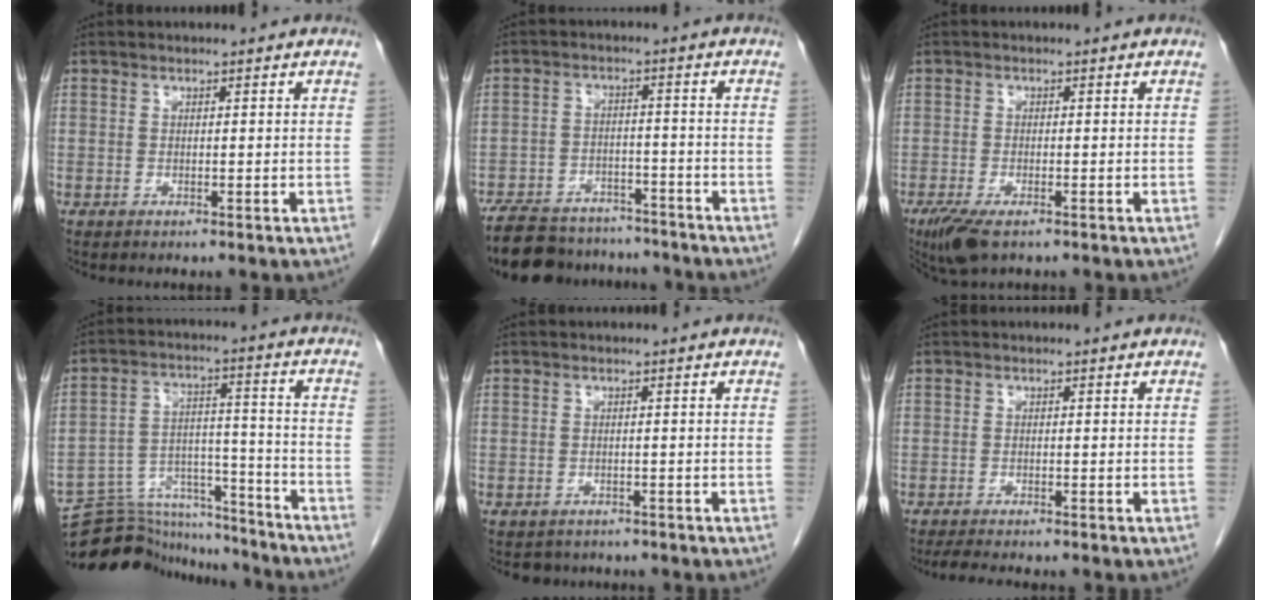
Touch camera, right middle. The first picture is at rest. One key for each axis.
{"total": 15.6, "fx": -13.6, "fy": 5.6, "fz": 5.0, "tx": -0.105, "ty": 0.006, "tz": -0.197}
{"total": 4.9, "fx": -3.2, "fy": 1.5, "fz": 3.4, "tx": -0.070, "ty": -0.012, "tz": -0.054}
{"total": 15.5, "fx": -15.0, "fy": 3.5, "fz": 1.6, "tx": -0.030, "ty": 0.043, "tz": -0.232}
{"total": 2.8, "fx": -2.4, "fy": 1.3, "fz": -0.2, "tx": -0.004, "ty": 0.001, "tz": -0.034}
{"total": 3.4, "fx": -3.0, "fy": 0.1, "fz": 1.6, "tx": -0.030, "ty": -0.012, "tz": -0.047}